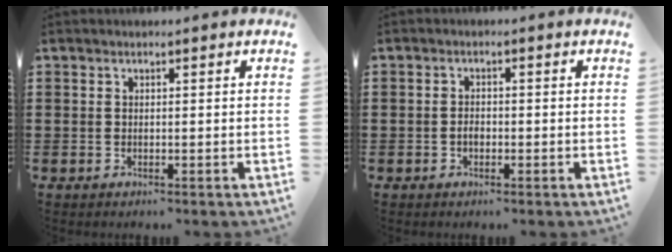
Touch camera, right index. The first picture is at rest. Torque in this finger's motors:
{"motor_torque": [1.31, 0.83, 0.14, 0.01]}